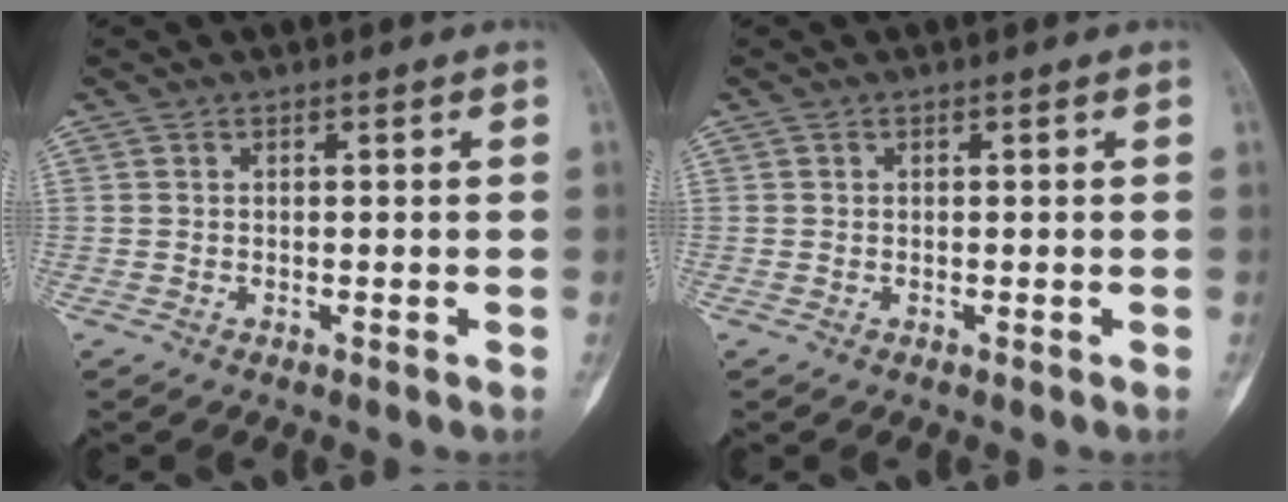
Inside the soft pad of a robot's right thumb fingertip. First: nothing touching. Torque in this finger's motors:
{"motor_torque": [-0.30, -0.38, 0.12, -0.06, -0.04]}